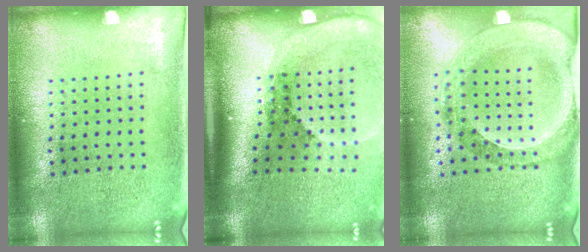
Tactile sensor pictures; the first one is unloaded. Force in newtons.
{"total": 2.8, "press": 1.9, "slide": 2.1}
{"total": 1.4, "press": 1.3, "slide": 0.4}